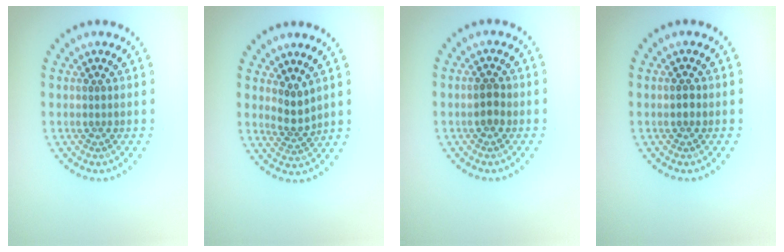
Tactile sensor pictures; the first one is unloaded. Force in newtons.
{"total": 2.1, "press": 1.5, "slide": 1.5}
{"total": 1.5, "press": 1.5, "slide": 0.1}
{"total": 1.0, "press": 1.0, "slide": 0.1}